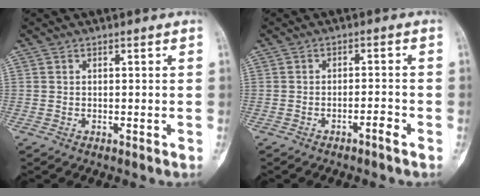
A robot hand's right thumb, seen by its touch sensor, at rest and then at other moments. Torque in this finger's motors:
{"motor_torque": [-0.18, 0.01, -0.04, -0.09, -0.03]}